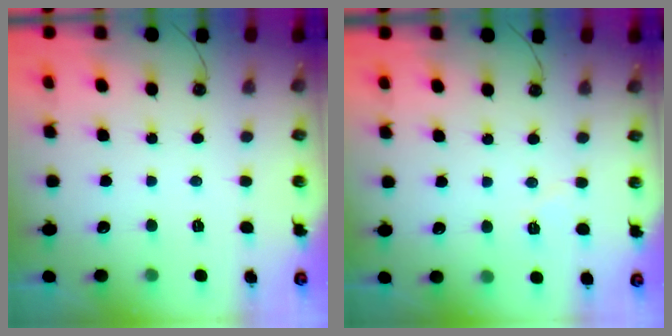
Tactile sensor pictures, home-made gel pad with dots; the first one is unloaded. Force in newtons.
{"total": 4.1, "press": 3.7, "slide": 1.6}